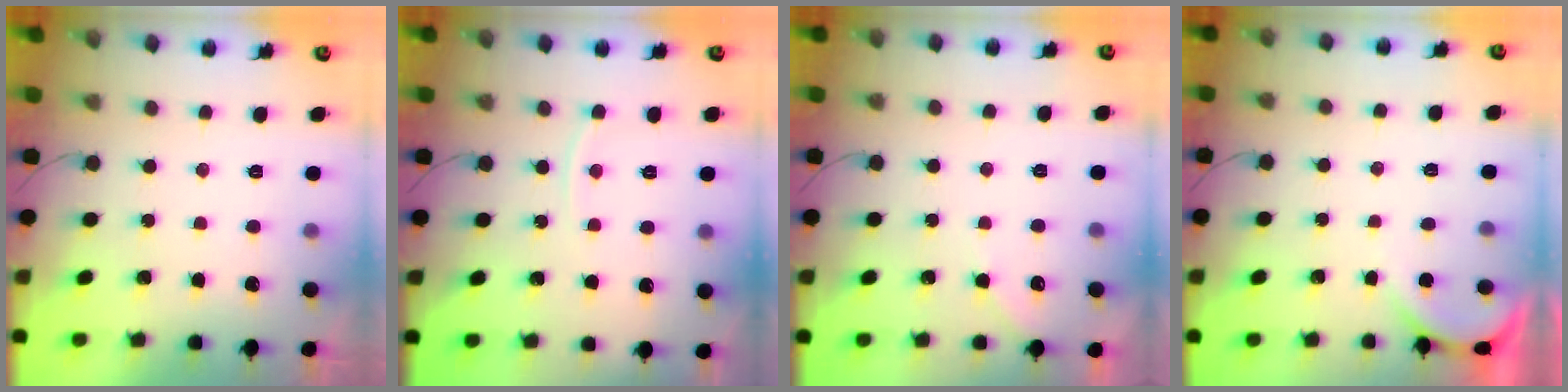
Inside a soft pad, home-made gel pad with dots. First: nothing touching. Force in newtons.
{"total": 5.0, "press": 5.0, "slide": 0.5}
{"total": 3.6, "press": 3.5, "slide": 0.4}
{"total": 2.0, "press": 2.0, "slide": 0.2}